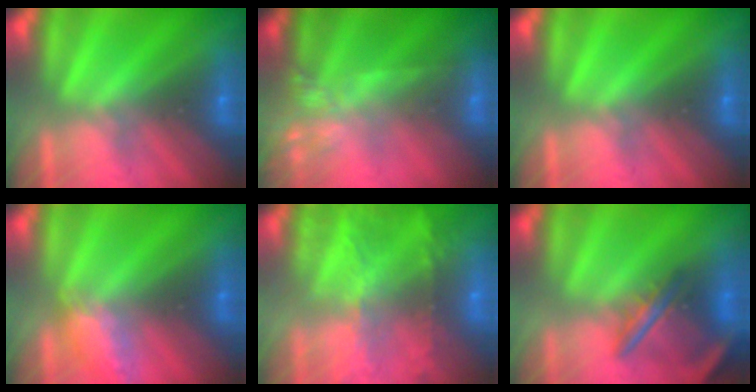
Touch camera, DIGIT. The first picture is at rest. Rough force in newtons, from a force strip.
{"total": 7.7}
{"total": 0.0}
{"total": 2.4}
{"total": 9.4}
{"total": 9.4}